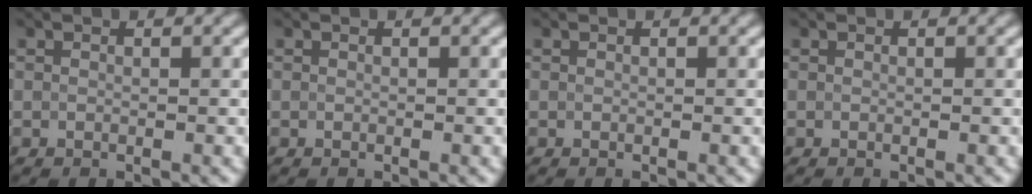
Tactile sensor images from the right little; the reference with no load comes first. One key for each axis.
{"total": 0.0}
{"total": 0.0}
{"total": 0.0}